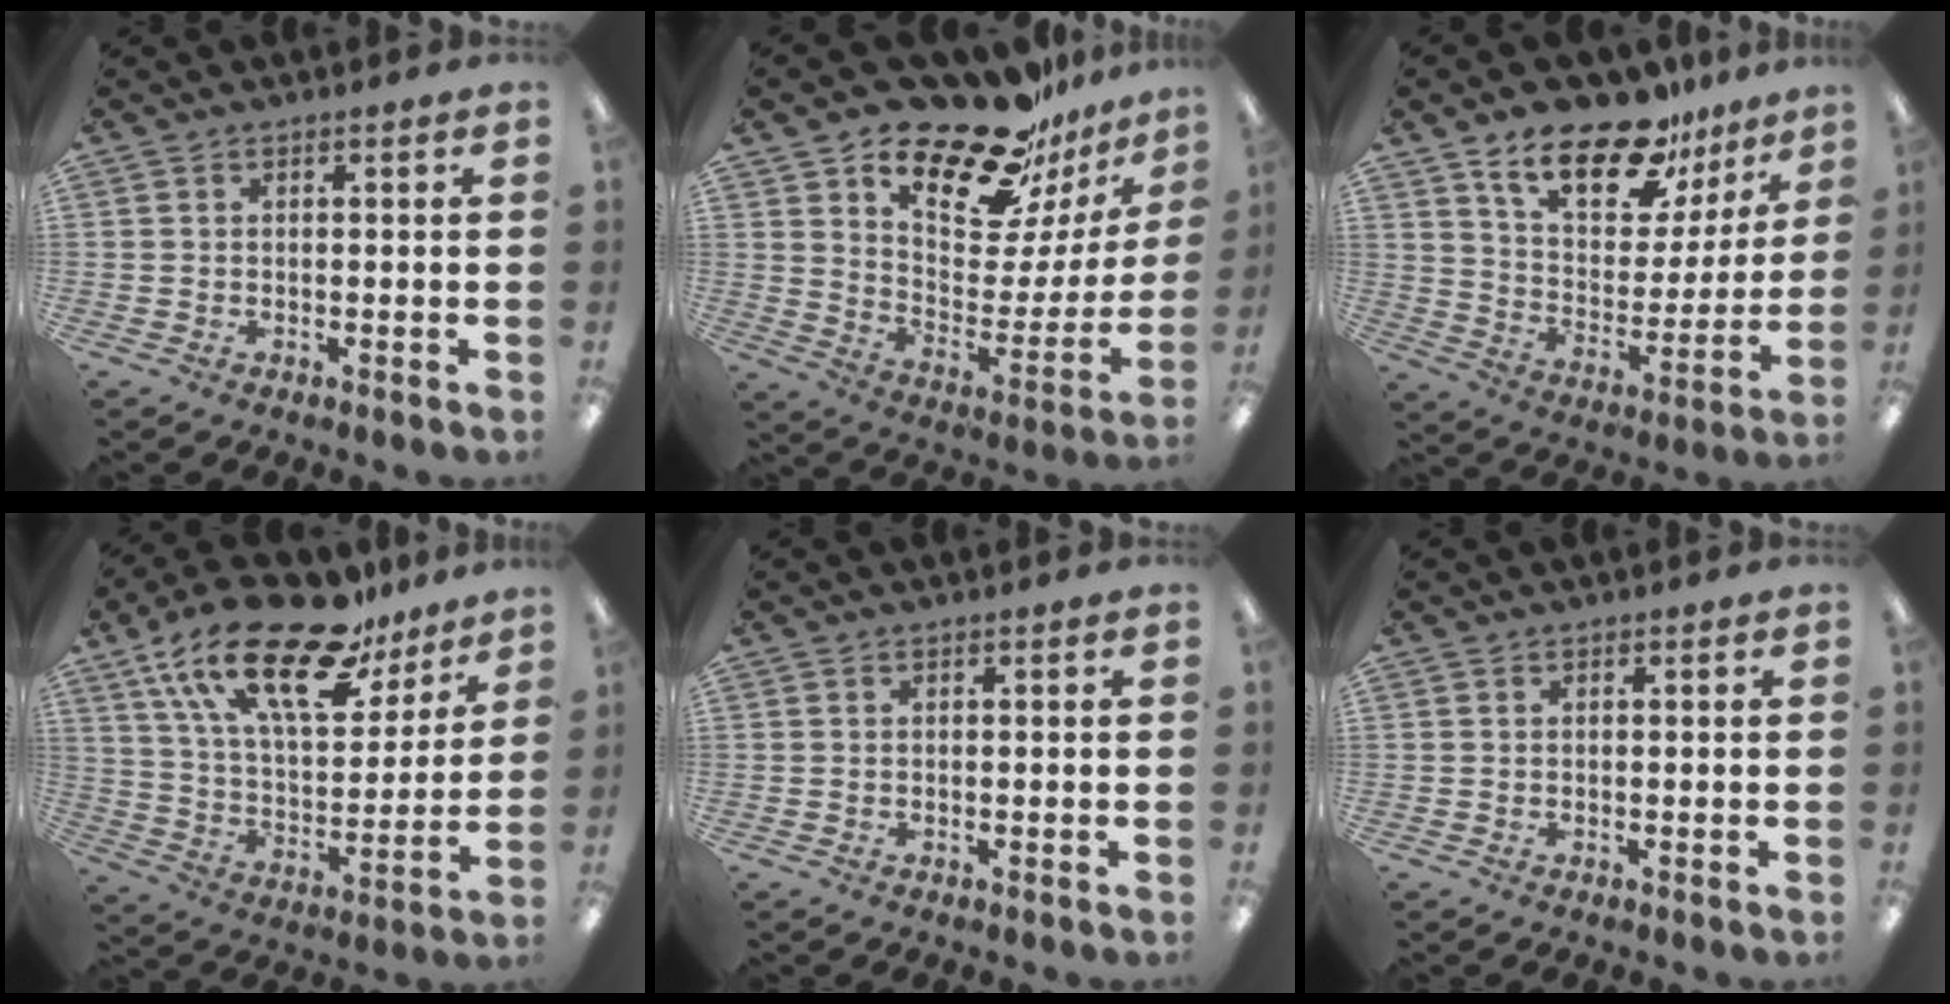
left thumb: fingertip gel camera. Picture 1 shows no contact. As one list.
[{"total": 22.4, "force": [18.9, 7.8, 9.1], "torque": [-0.139, -0.144, 0.322]}, {"total": 18.8, "force": [13.6, 8.5, 9.9], "torque": [-0.163, -0.081, 0.238]}, {"total": 24.2, "force": [16.0, 9.9, 15.1], "torque": [-0.273, -0.092, 0.275]}, {"total": 0.0}, {"total": 0.0}]